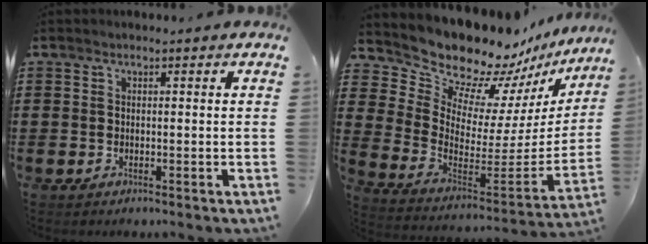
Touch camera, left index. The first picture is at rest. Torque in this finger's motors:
{"motor_torque": [0.66, -0.76, 1.05, 0.14]}